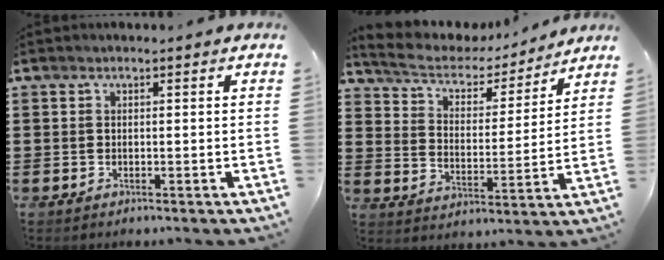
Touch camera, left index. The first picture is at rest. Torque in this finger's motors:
{"motor_torque": [1.07, -1.07, 0.23, 0.08]}